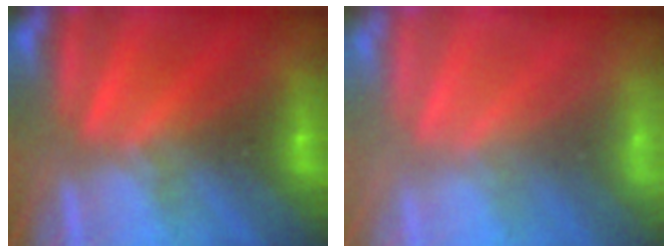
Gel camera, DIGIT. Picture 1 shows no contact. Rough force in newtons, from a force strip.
{"total": 8.7}